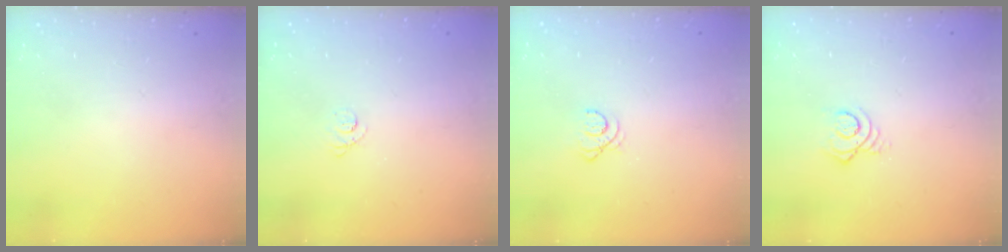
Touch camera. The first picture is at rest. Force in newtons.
{"total": 2.3, "press": 2.2, "slide": 0.2}
{"total": 2.4, "press": 2.4, "slide": 0.3}
{"total": 5.5, "press": 5.5, "slide": 0.7}